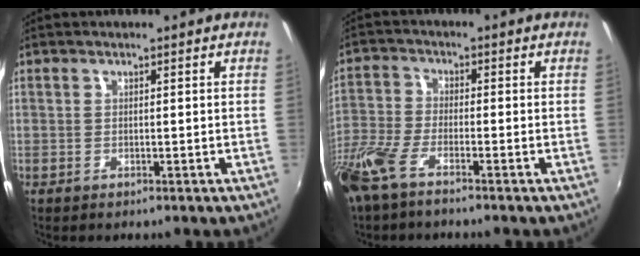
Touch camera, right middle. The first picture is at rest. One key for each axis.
{"total": 9.4, "fx": -6.8, "fy": 2.3, "fz": 6.1, "tx": -0.152, "ty": -0.019, "tz": -0.144}